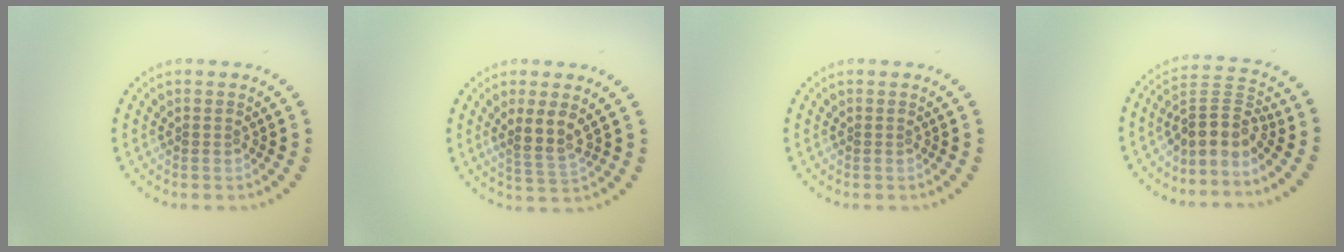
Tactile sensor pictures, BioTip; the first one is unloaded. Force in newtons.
{"total": 2.8, "press": 2.4, "slide": 1.5}
{"total": 0.0}
{"total": 3.6, "press": 2.6, "slide": 2.5}